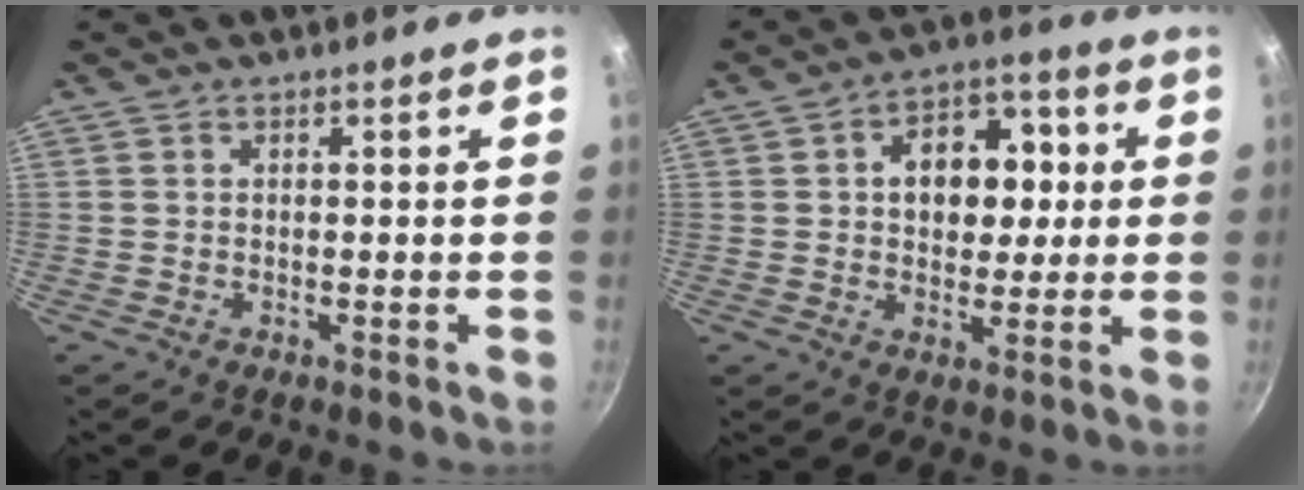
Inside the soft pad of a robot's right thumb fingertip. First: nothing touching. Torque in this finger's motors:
{"motor_torque": [-0.43, 0.78, 0.25, 0.00, 0.22]}